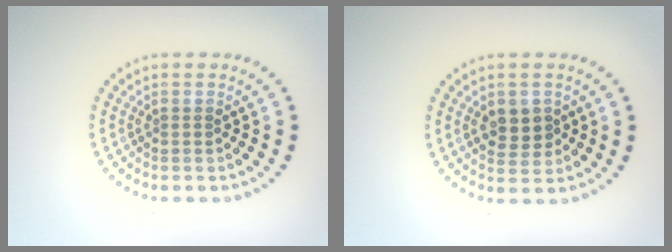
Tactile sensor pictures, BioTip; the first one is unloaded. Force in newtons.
{"total": 2.8, "press": 2.8, "slide": 0.4}